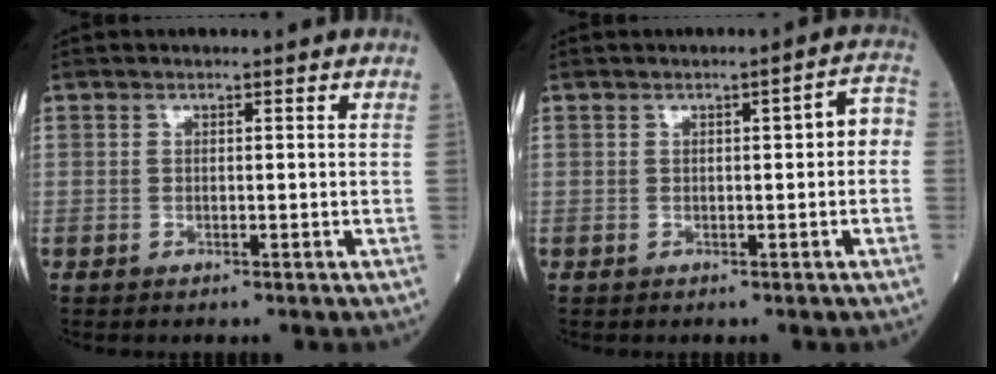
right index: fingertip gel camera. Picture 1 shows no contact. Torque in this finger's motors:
{"motor_torque": [0.53, 0.18, 0.14, 0.04]}